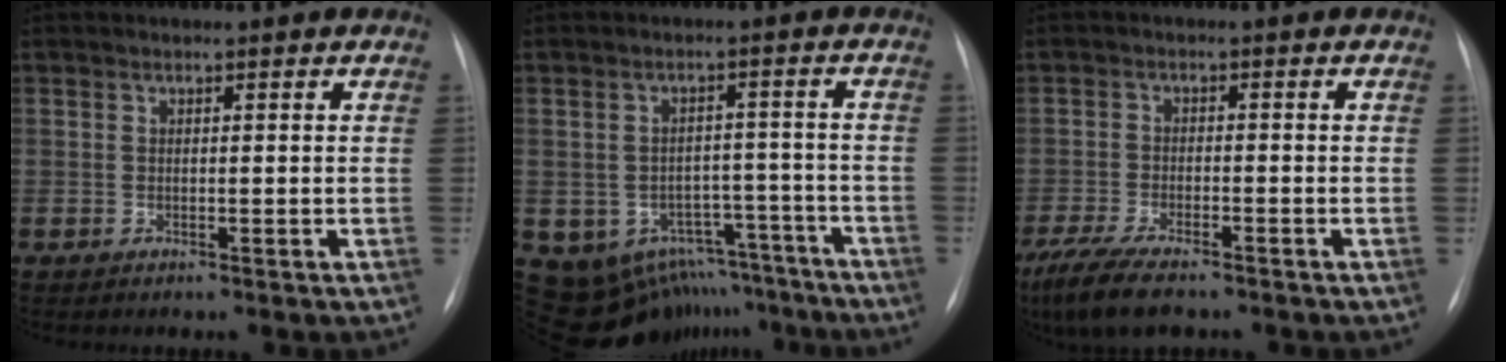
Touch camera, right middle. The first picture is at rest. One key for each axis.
{"total": 12.7, "fx": -8.7, "fy": 8.8, "fz": 3.0, "tx": -0.043, "ty": 0.048, "tz": -0.101}
{"total": 9.0, "fx": -6.9, "fy": 2.2, "fz": 5.4, "tx": -0.102, "ty": -0.023, "tz": -0.116}